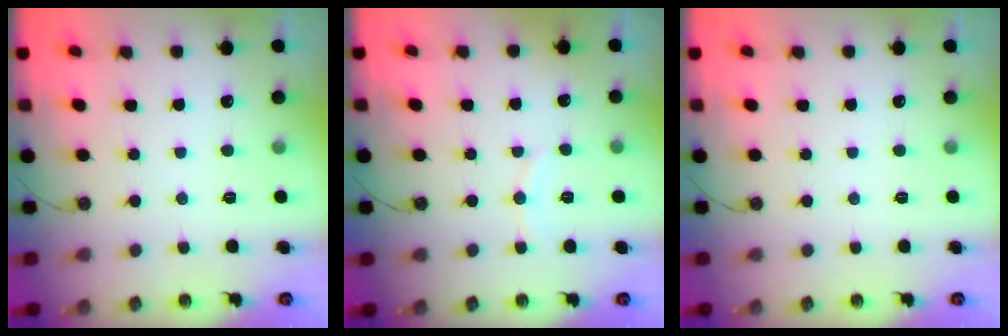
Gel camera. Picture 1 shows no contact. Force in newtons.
{"total": 4.8, "press": 4.7, "slide": 0.6}
{"total": 0.0}